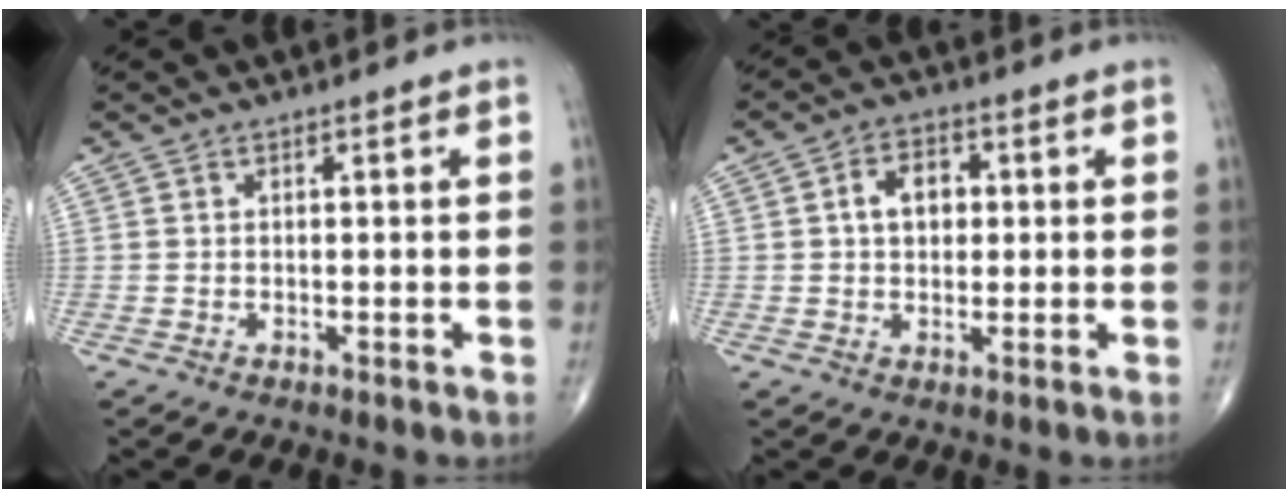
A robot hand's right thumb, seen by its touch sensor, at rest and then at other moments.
{"total": 6.0, "force": [0.9, 4.2, 4.2], "torque": [-0.056, 0.011, 0.011]}